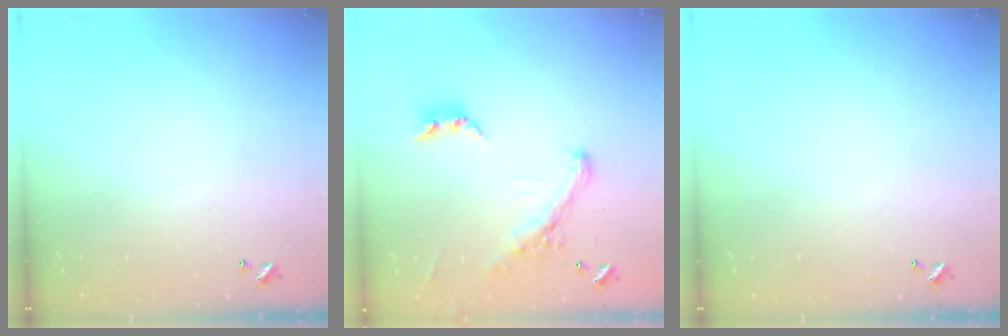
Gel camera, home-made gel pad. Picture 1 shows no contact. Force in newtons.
{"total": 4.4, "press": 4.2, "slide": 1.3}
{"total": 0.0}